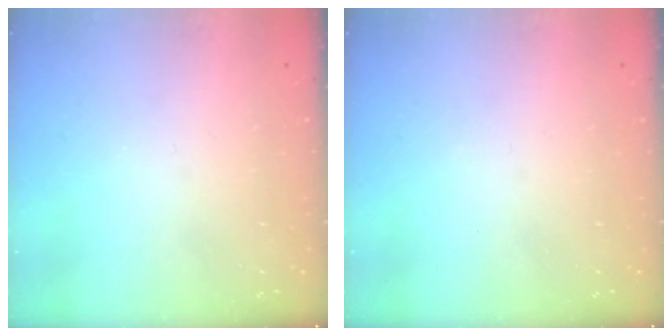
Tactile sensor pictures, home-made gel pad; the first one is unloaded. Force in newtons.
{"total": 0.0}